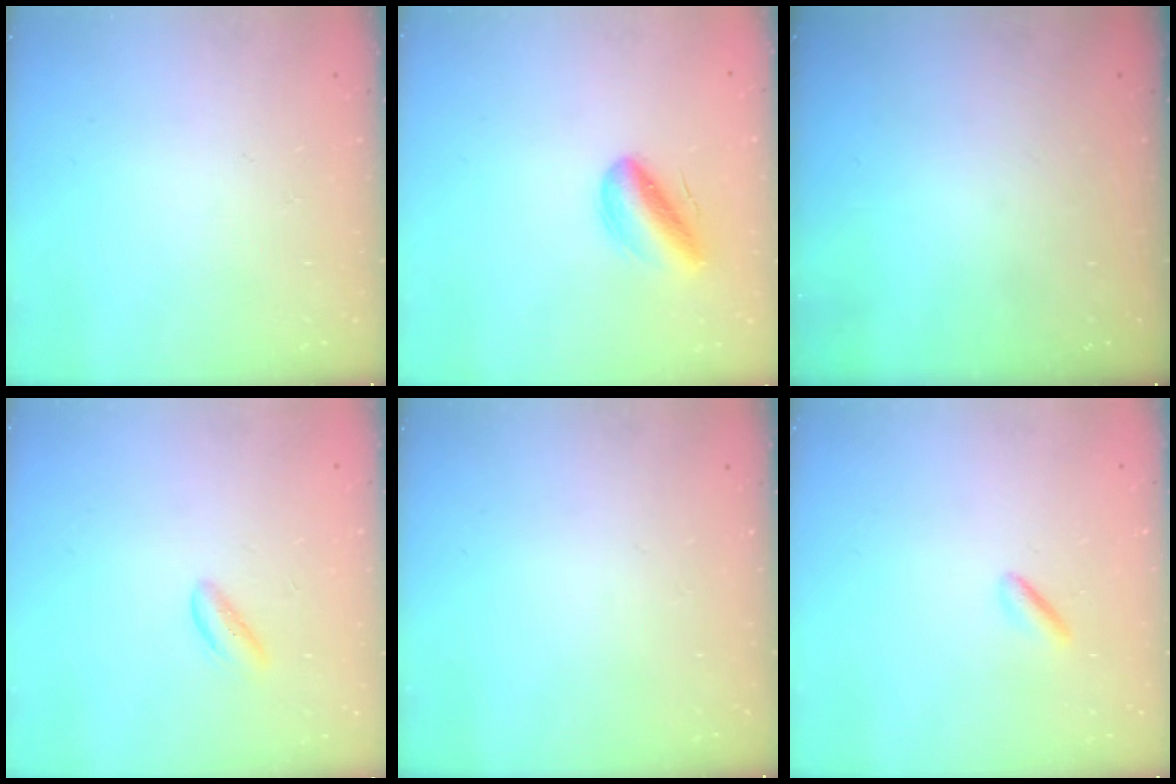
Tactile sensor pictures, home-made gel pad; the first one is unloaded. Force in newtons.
{"total": 9.8, "press": 9.4, "slide": 2.9}
{"total": 0.0}
{"total": 2.1, "press": 2.1, "slide": 0.3}
{"total": 0.0}
{"total": 1.6, "press": 1.5, "slide": 0.6}